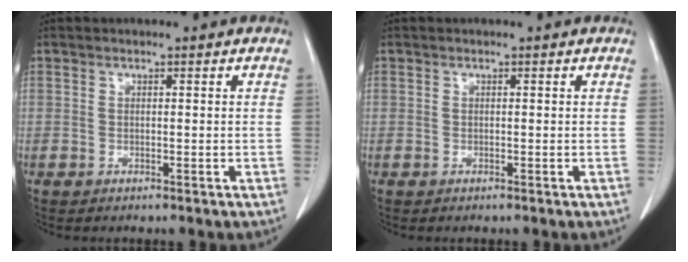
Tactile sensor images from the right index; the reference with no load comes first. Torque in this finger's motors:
{"motor_torque": [-0.05, 0.05, 0.01, 0.00]}